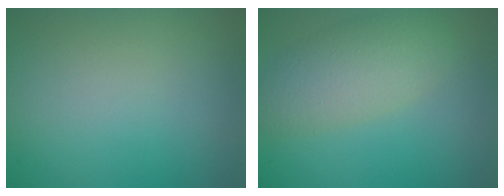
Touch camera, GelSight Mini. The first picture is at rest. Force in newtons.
{"total": 4.4, "press": 4.4, "slide": 0.2}